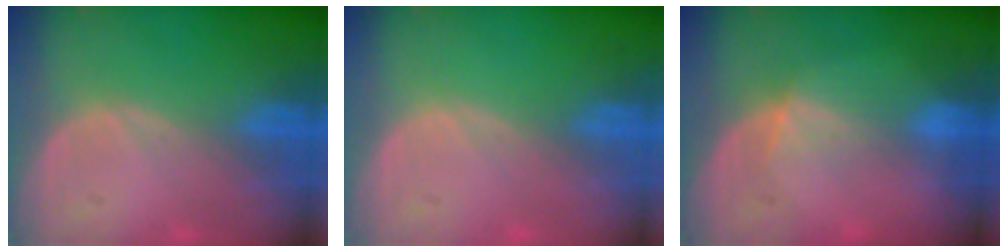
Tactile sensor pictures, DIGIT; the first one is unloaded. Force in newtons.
{"total": 0.0}
{"total": 3.0, "press": 2.8, "slide": 1.1}